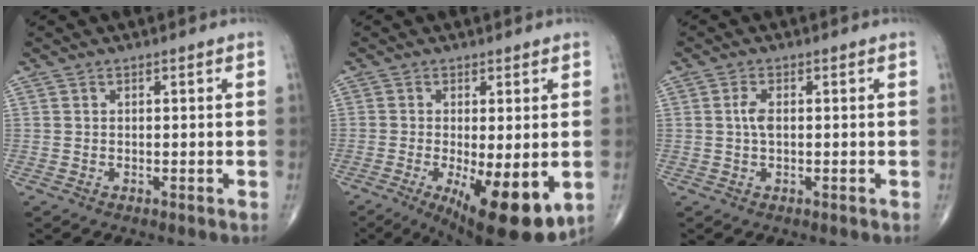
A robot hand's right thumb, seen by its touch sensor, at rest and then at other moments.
{"total": 14.0, "force": [-4.1, 4.5, 12.6], "torque": [-0.174, -0.025, -0.047]}
{"total": 2.3, "force": [0.1, 1.0, 2.0], "torque": [-0.046, 0.004, 0.000]}